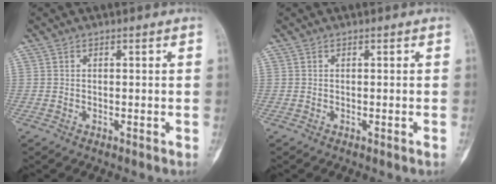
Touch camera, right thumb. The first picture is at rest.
{"total": 0.0}